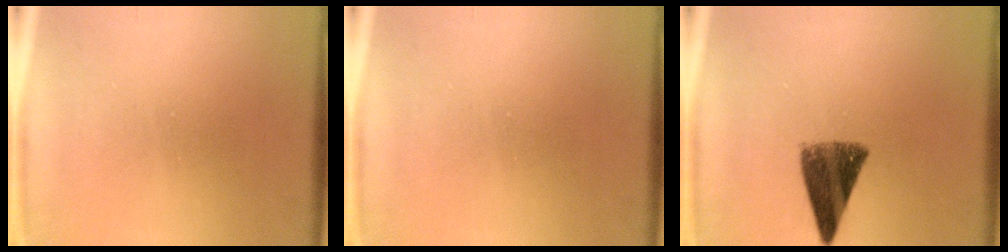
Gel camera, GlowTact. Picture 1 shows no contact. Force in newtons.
{"total": 0.0}
{"total": 8.8}